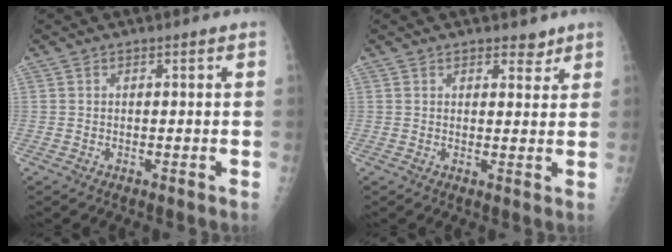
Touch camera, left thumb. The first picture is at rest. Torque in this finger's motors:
{"motor_torque": [-0.10, 0.42, -0.08, 0.13, 0.01]}